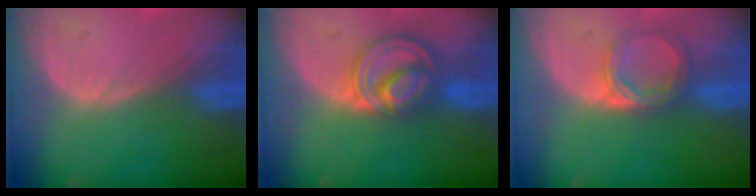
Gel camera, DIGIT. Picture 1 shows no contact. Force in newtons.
{"total": 8.6, "press": 7.3, "slide": 4.6}
{"total": 5.2, "press": 4.6, "slide": 2.5}